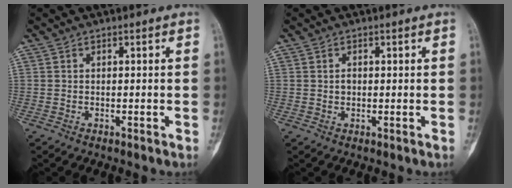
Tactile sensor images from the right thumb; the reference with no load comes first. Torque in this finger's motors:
{"motor_torque": [0.00, 0.00, 0.16, -0.13, -0.02]}